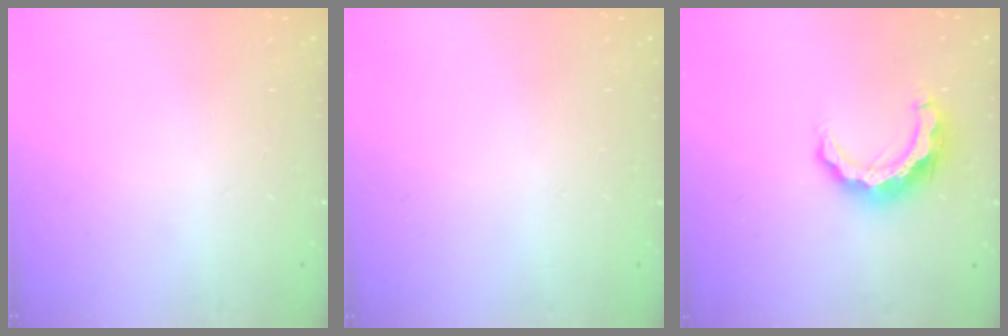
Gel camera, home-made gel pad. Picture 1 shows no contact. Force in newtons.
{"total": 1.6, "press": 1.6, "slide": 0.1}
{"total": 10.1, "press": 10.1, "slide": 0.4}